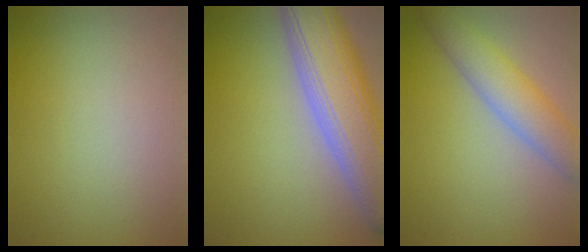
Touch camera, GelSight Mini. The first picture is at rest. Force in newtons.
{"total": 10.3, "press": 10.3, "slide": 0.5}
{"total": 4.6, "press": 4.6, "slide": 0.4}